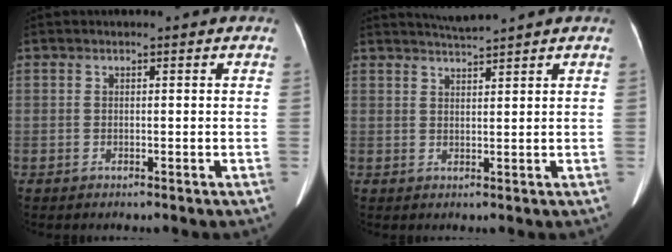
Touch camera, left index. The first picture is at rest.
{"total": 3.0, "force": [2.8, -1.1, 0.3], "torque": [-0.006, 0.004, 0.055]}